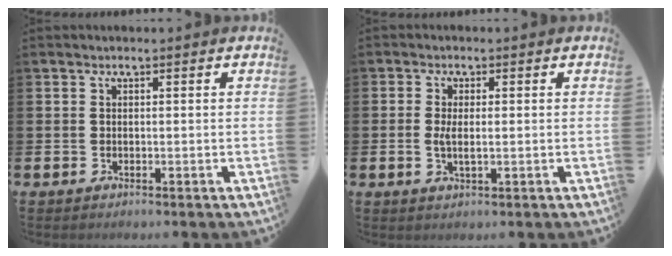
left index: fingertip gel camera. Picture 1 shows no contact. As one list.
[{"total": 2.3, "force": [0.1, 0.9, 2.1], "torque": [-0.033, -0.002, 0.000]}]